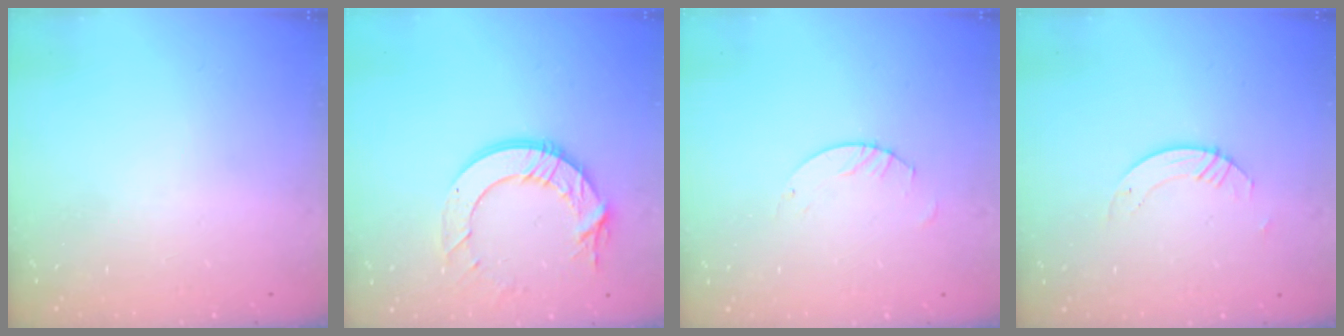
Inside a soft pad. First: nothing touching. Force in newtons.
{"total": 12.6, "press": 12.6, "slide": 1.1}
{"total": 2.5, "press": 2.5, "slide": 0.1}
{"total": 2.8, "press": 2.8, "slide": 0.2}